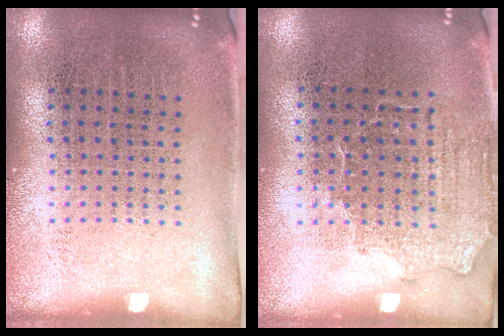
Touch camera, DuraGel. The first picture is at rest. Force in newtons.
{"total": 1.4, "press": 1.2, "slide": 0.7}